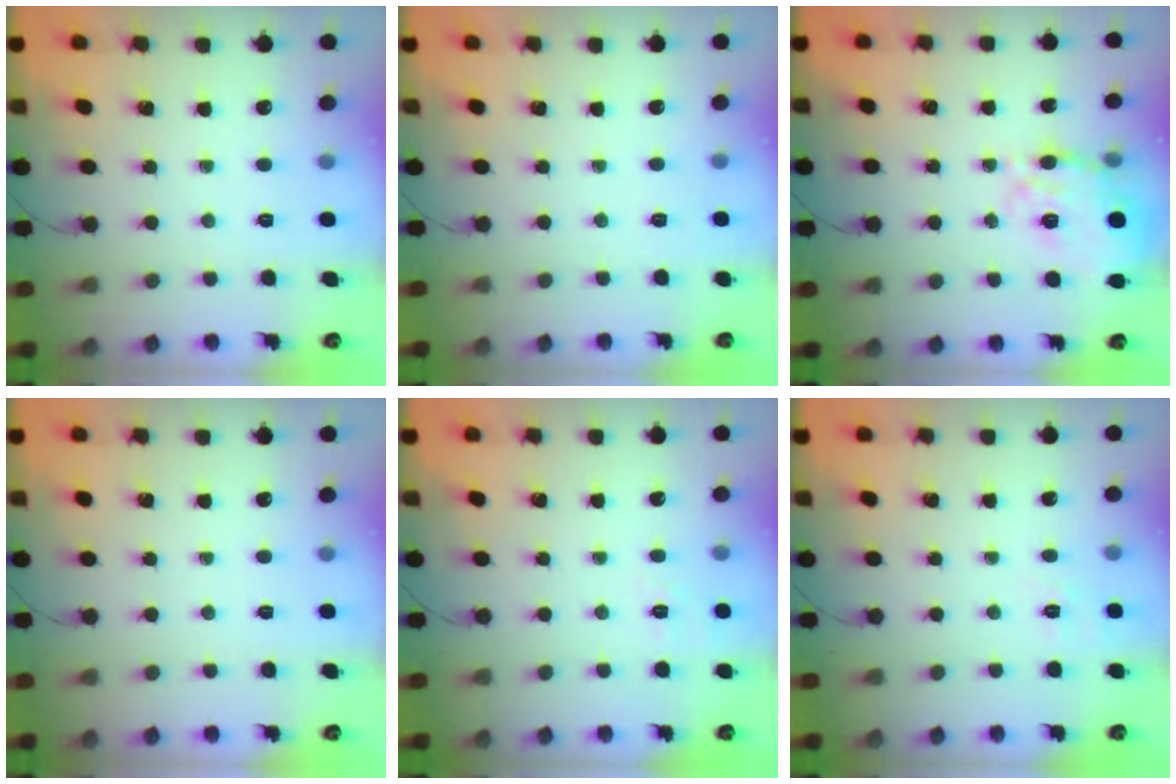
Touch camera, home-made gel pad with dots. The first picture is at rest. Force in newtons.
{"total": 5.9, "press": 5.6, "slide": 1.6}
{"total": 16.4, "press": 16.3, "slide": 1.8}
{"total": 0.0}
{"total": 1.5, "press": 0.1, "slide": 1.5}
{"total": 1.8, "press": 0.3, "slide": 1.8}